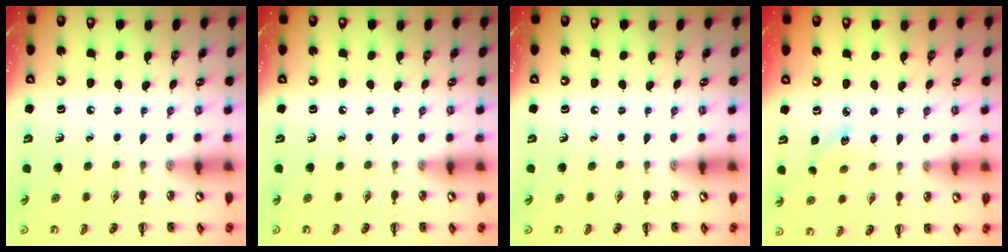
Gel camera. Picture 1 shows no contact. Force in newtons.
{"total": 0.0}
{"total": 0.0}
{"total": 3.6, "press": 3.5, "slide": 0.9}